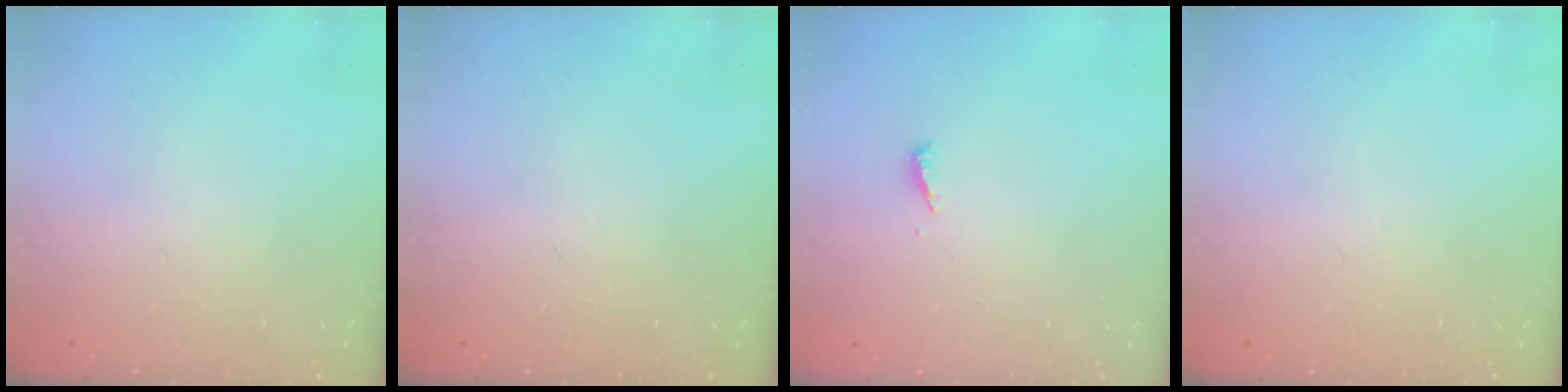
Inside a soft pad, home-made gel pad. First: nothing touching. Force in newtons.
{"total": 0.0}
{"total": 3.6, "press": 3.6, "slide": 0.4}
{"total": 0.0}